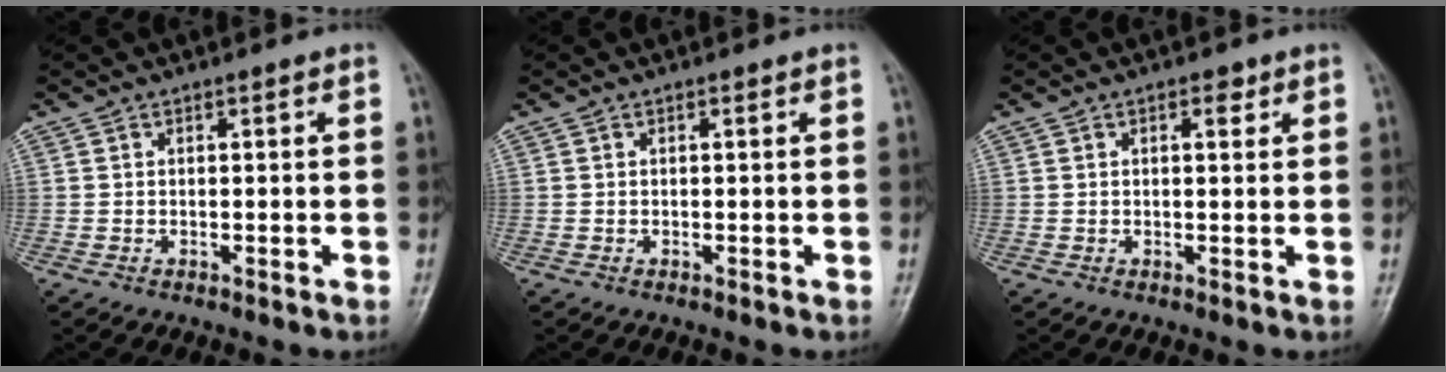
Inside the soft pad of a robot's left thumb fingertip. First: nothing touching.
{"total": 0.0}
{"total": 1.8, "force": [0.9, 0.9, 1.3], "torque": [-0.012, -0.001, 0.011]}